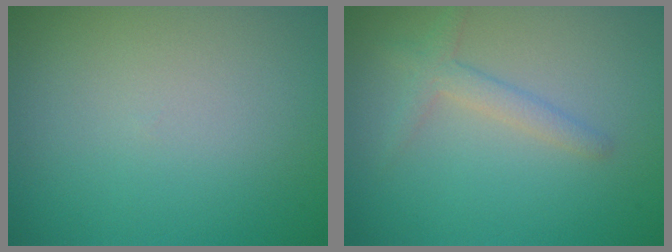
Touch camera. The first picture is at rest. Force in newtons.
{"total": 1.9, "press": 1.9, "slide": 0.1}